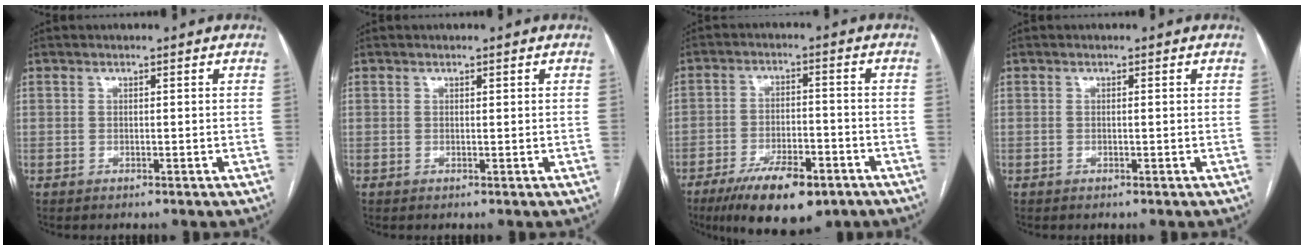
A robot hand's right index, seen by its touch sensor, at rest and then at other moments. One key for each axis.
{"total": 0.0}
{"total": 12.3, "fx": -7.9, "fy": 4.1, "fz": 8.5, "tx": -0.141, "ty": -0.010, "tz": -0.126}
{"total": 0.0}